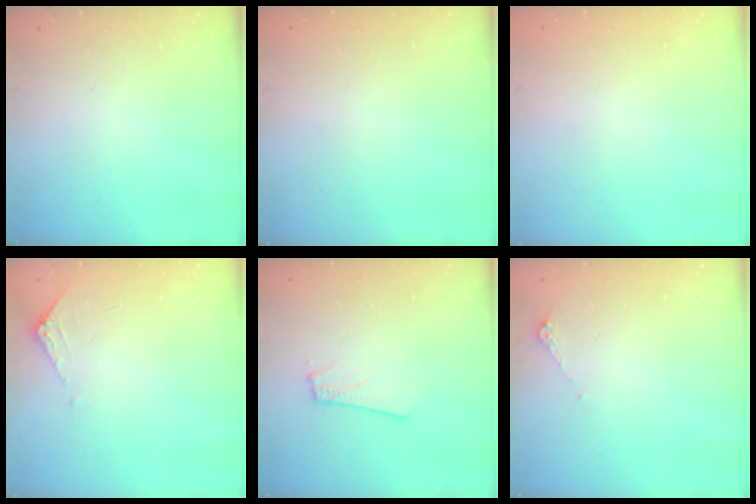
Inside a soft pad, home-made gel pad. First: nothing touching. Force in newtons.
{"total": 0.0}
{"total": 0.0}
{"total": 5.0, "press": 5.0, "slide": 0.5}
{"total": 1.8, "press": 1.8, "slide": 0.1}
{"total": 4.3, "press": 4.2, "slide": 0.5}